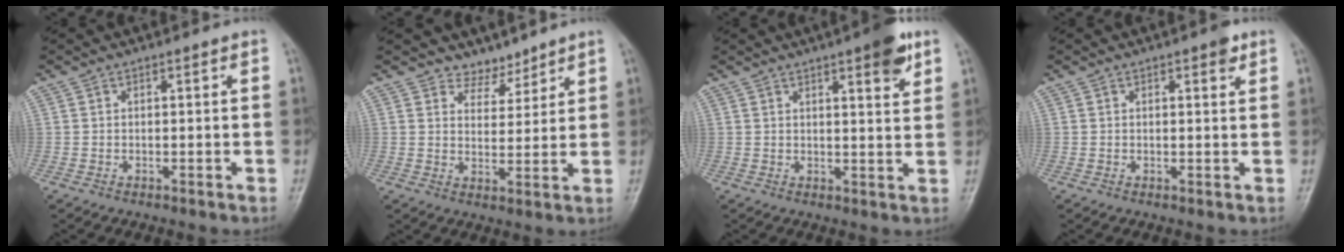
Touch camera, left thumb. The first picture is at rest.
{"total": 4.4, "force": [3.8, 2.2, 0.1], "torque": [0.027, -0.031, 0.063]}
{"total": 7.1, "force": [4.1, 1.8, 5.5], "torque": [-0.063, -0.018, 0.051]}
{"total": 2.5, "force": [1.4, 0.9, 1.8], "torque": [-0.019, -0.005, 0.016]}